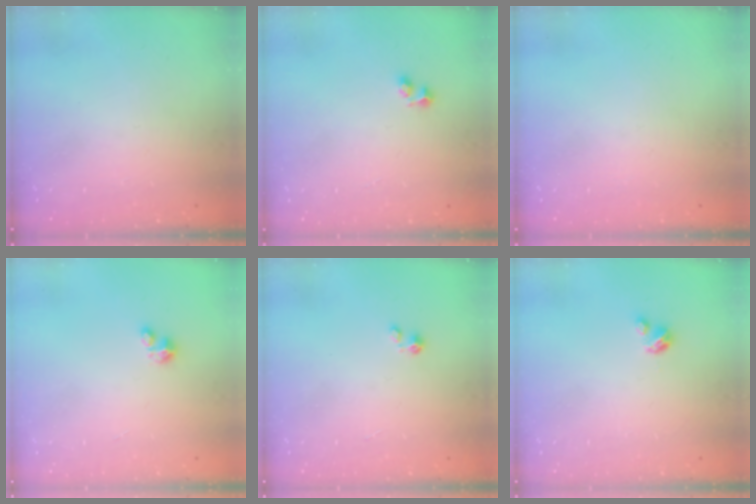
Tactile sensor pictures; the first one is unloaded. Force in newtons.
{"total": 3.7, "press": 3.6, "slide": 1.1}
{"total": 0.0}
{"total": 2.5, "press": 2.5, "slide": 0.3}
{"total": 0.0}
{"total": 2.9, "press": 2.9, "slide": 0.3}